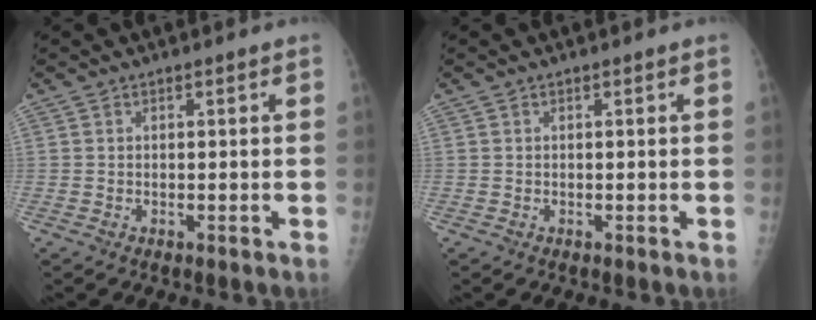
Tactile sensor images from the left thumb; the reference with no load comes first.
{"total": 0.0}